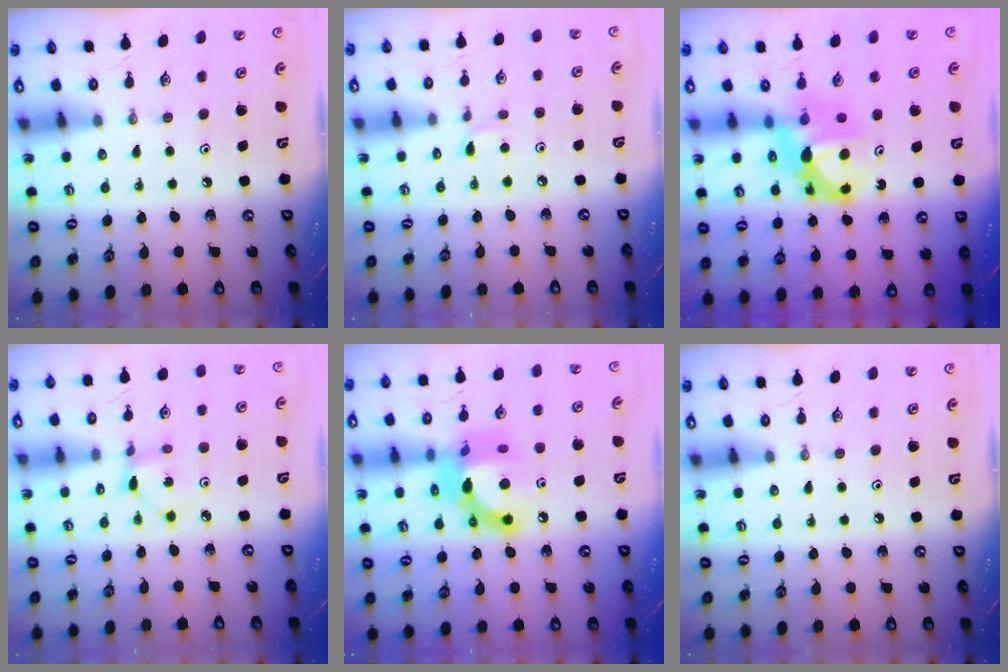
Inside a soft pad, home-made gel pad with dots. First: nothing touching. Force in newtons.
{"total": 2.2, "press": 2.1, "slide": 0.3}
{"total": 7.9, "press": 7.9, "slide": 0.5}
{"total": 2.4, "press": 2.4, "slide": 0.3}
{"total": 15.1, "press": 15.1, "slide": 1.2}
{"total": 0.0}